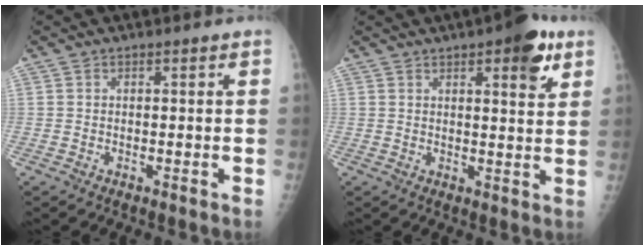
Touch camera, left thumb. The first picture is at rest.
{"total": 8.4, "force": [4.4, 2.6, 6.7], "torque": [-0.073, -0.016, 0.053]}